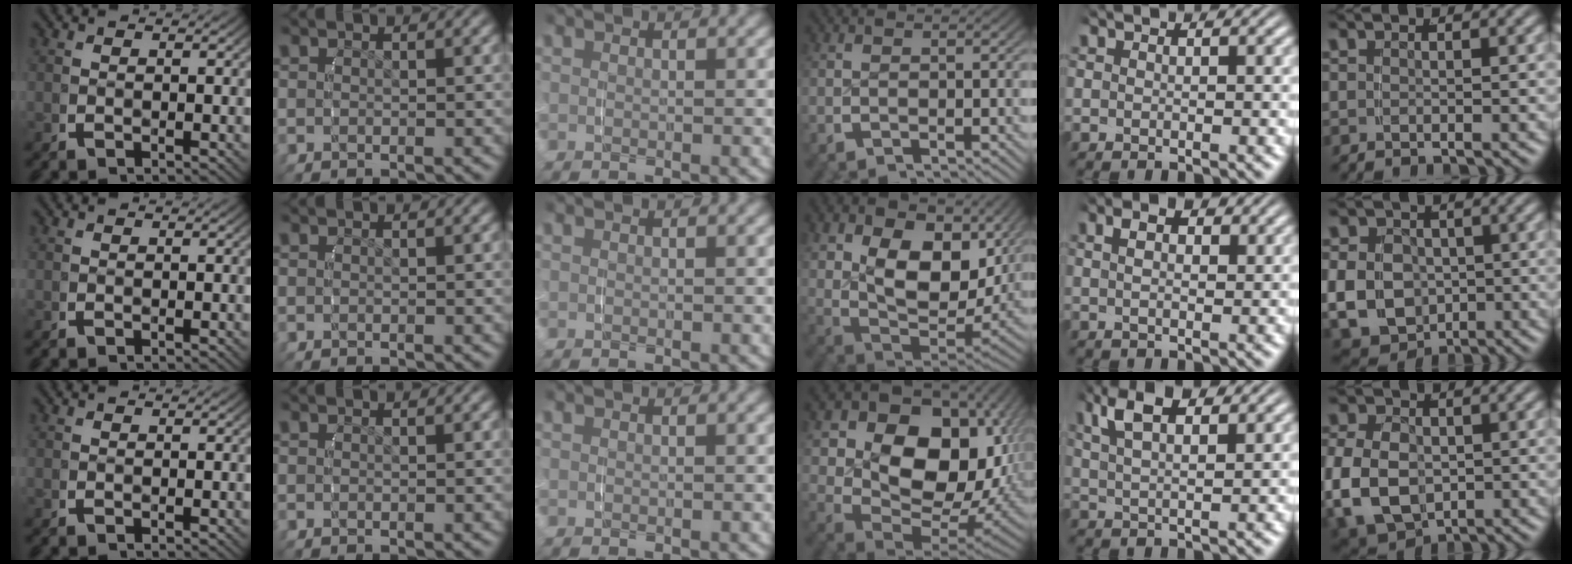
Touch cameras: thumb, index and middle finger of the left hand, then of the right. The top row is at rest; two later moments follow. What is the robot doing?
{"motion": "grasp_and_lifting", "object": "towel"}